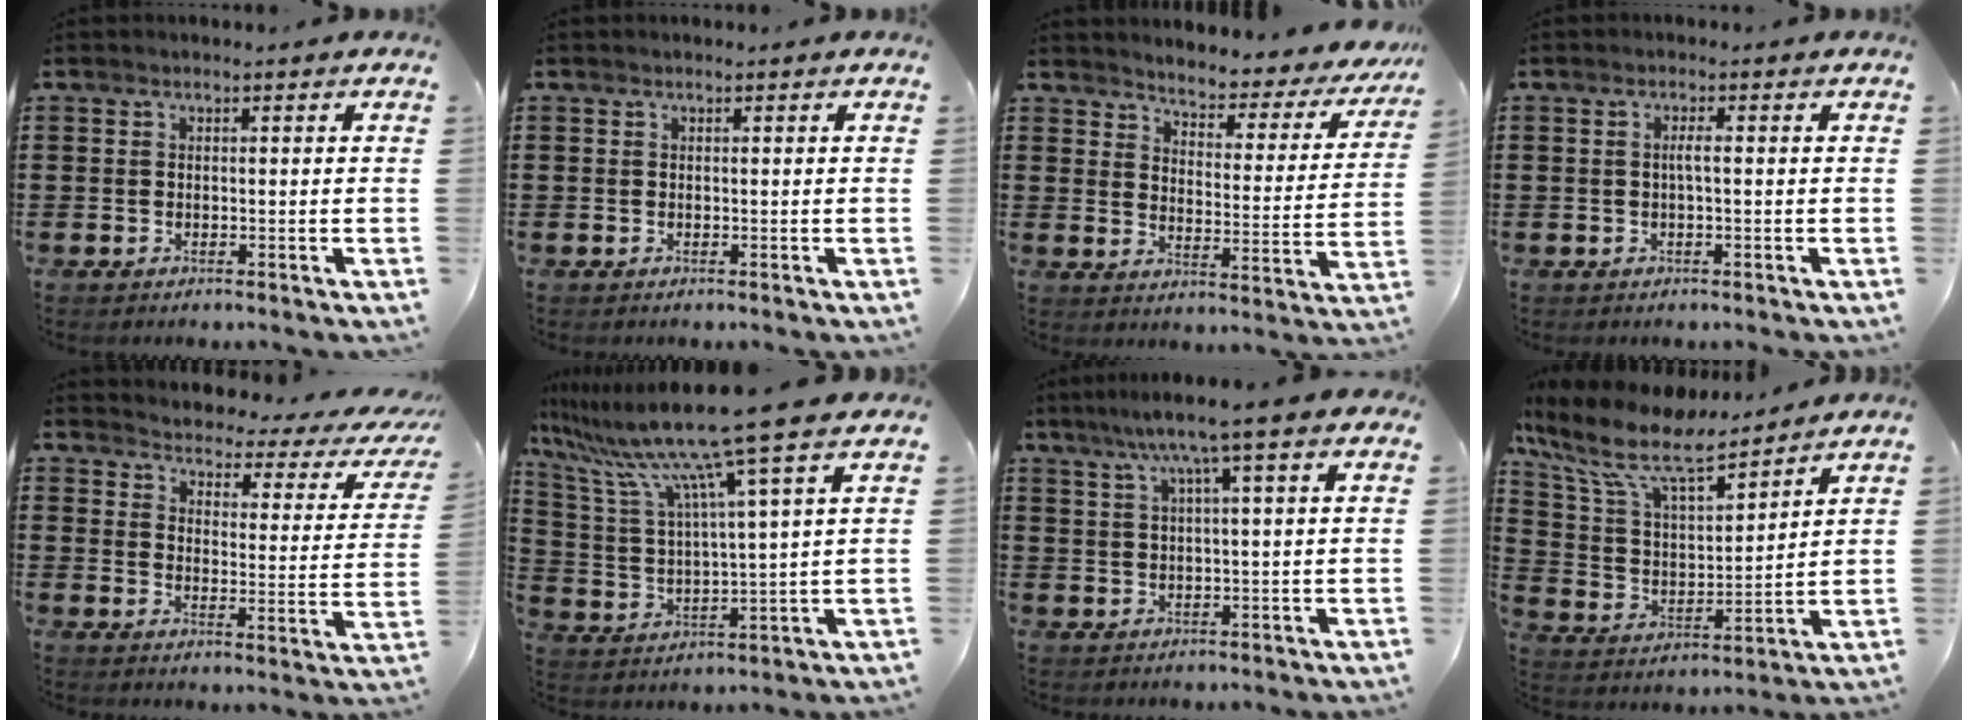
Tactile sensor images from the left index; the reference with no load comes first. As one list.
[{"total": 0.0}, {"total": 3.5, "force": [3.5, 0.4, 0.4], "torque": [-0.024, -0.037, 0.050]}, {"total": 1.6, "force": [-0.1, 0.1, 1.6], "torque": [-0.031, 0.001, -0.004]}, {"total": 2.5, "force": [2.4, 0.3, 0.6], "torque": [-0.034, -0.024, 0.032]}, {"total": 12.4, "force": [9.8, -0.5, 7.5], "torque": [-0.178, -0.057, 0.156]}, {"total": 6.4, "force": [3.5, -0.1, 5.3], "torque": [-0.114, 0.001, 0.056]}, {"total": 10.3, "force": [7.9, 2.6, 6.0], "torque": [-0.156, -0.042, 0.132]}]